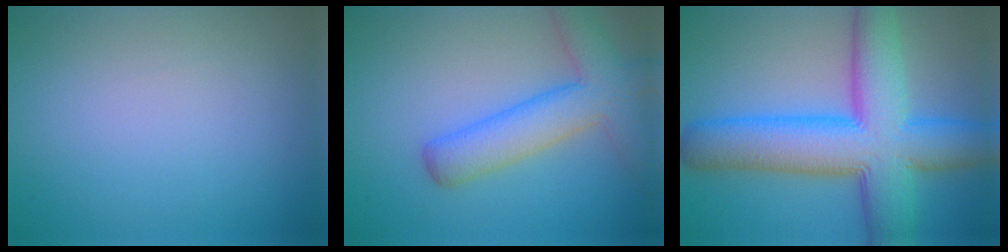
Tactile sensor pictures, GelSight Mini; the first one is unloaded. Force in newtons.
{"total": 6.0, "press": 5.9, "slide": 0.3}
{"total": 11.7, "press": 11.7, "slide": 0.2}